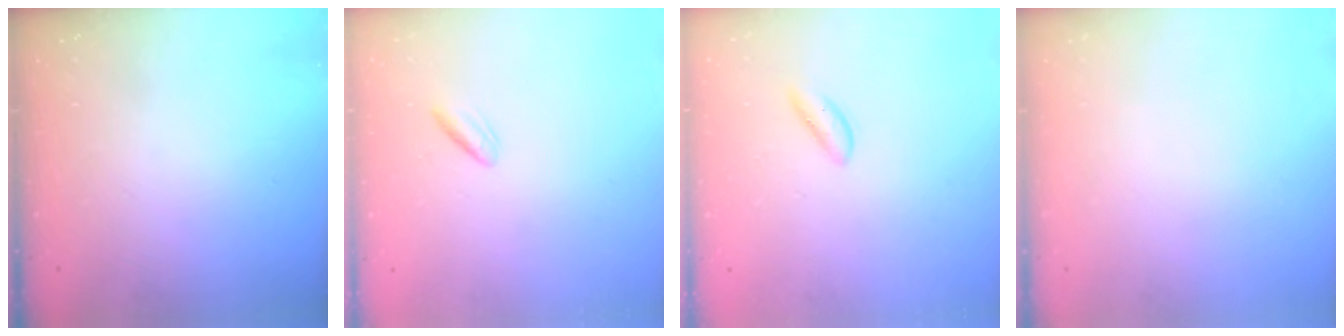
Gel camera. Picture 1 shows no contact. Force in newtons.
{"total": 2.0, "press": 1.7, "slide": 1.1}
{"total": 1.3, "press": 1.3, "slide": 0.3}
{"total": 0.0}